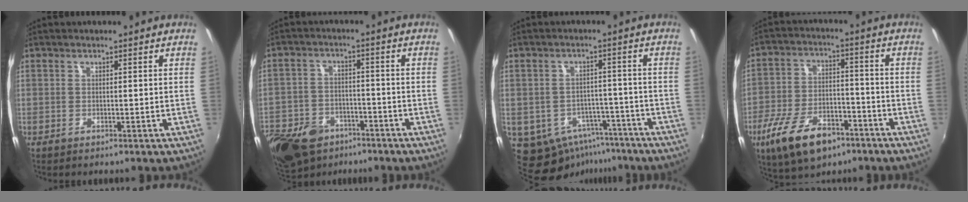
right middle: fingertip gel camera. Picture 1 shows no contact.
{"total": 16.7, "force": [-10.3, 10.6, 7.8], "torque": [-0.211, -0.018, -0.167]}
{"total": 11.8, "force": [-7.1, 8.4, 4.3], "torque": [-0.100, 0.005, -0.075]}
{"total": 15.2, "force": [-9.0, 7.5, 9.7], "torque": [-0.209, -0.017, -0.153]}